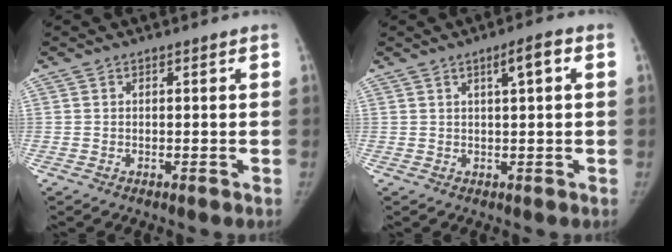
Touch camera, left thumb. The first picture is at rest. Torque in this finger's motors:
{"motor_torque": [-0.04, 0.04, 0.47, -0.17, -0.05]}